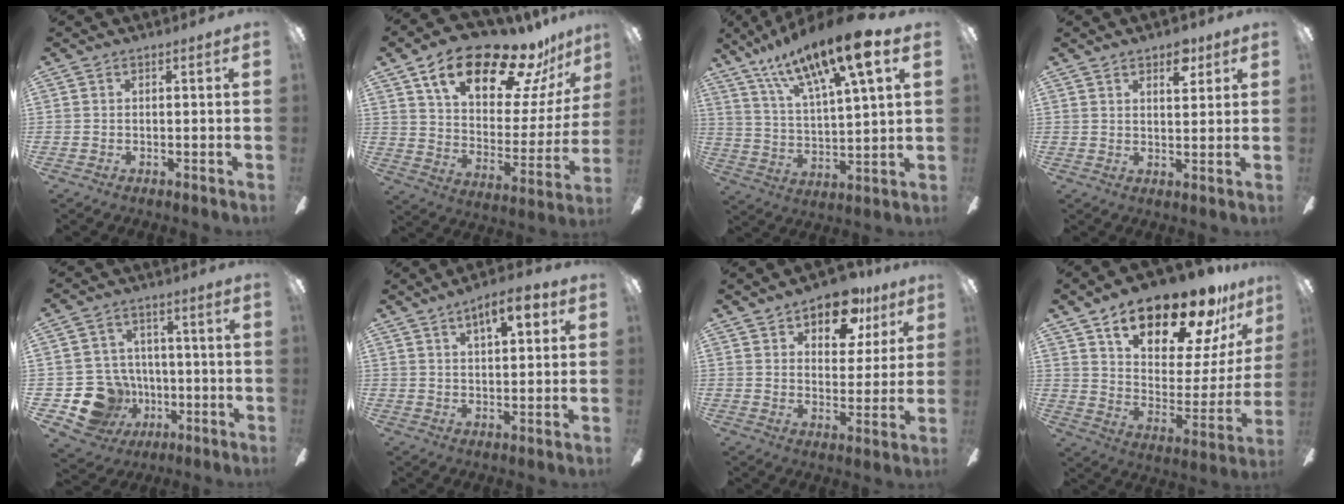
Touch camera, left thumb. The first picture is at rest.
{"total": 23.1, "force": [16.2, 9.3, 13.6], "torque": [-0.219, -0.100, 0.274]}
{"total": 18.4, "force": [13.2, 4.3, 12.2], "torque": [-0.220, -0.066, 0.217]}
{"total": 4.1, "force": [2.9, 1.8, 2.3], "torque": [-0.018, -0.010, 0.046]}
{"total": 14.0, "force": [-4.8, 12.3, 4.9], "torque": [-0.102, 0.033, -0.072]}
{"total": 7.9, "force": [4.5, 2.9, 5.8], "torque": [-0.080, -0.013, 0.071]}
{"total": 12.0, "force": [8.2, 6.5, 5.8], "torque": [-0.077, -0.037, 0.144]}
{"total": 23.3, "force": [16.8, 9.2, 13.3], "torque": [-0.212, -0.107, 0.285]}